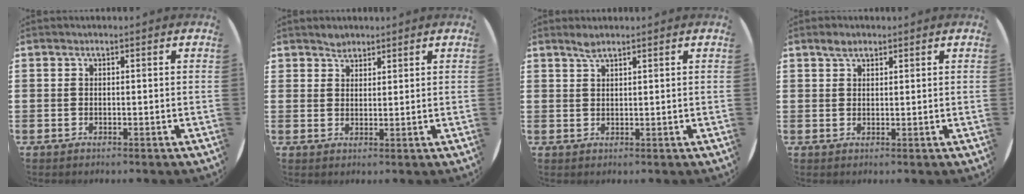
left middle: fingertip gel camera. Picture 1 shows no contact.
{"total": 2.0, "force": [1.8, 0.9, -0.1], "torque": [0.008, -0.002, 0.035]}
{"total": 1.4, "force": [1.3, 0.1, 0.6], "torque": [-0.013, 0.000, 0.025]}
{"total": 2.0, "force": [1.6, 0.9, 0.8], "torque": [-0.009, 0.002, 0.028]}